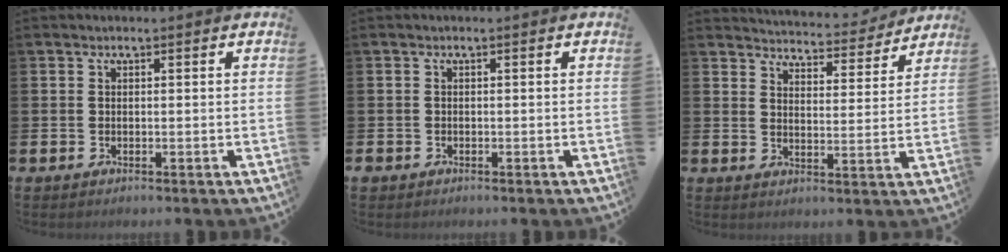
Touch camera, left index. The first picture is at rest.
{"total": 0.7, "force": [-0.4, 0.5, 0.0], "torque": [-0.003, 0.005, -0.011]}
{"total": 4.6, "force": [4.5, 0.6, 0.2], "torque": [-0.011, -0.042, 0.075]}